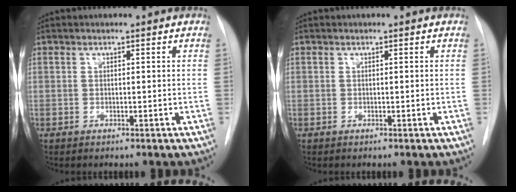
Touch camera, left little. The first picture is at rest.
{"total": 0.0}